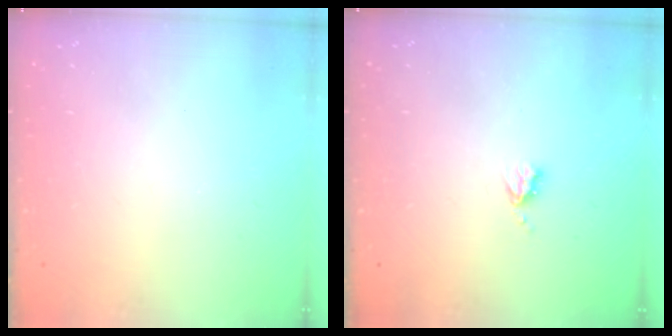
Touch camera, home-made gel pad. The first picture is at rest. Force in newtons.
{"total": 3.7, "press": 3.6, "slide": 0.5}